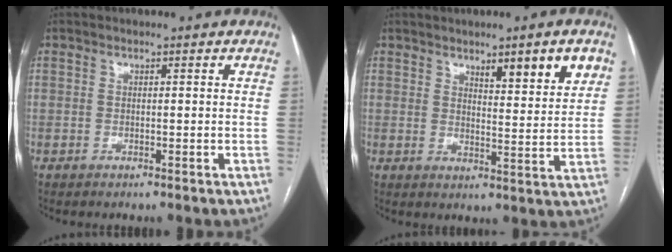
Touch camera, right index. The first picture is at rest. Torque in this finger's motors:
{"motor_torque": [0.25, 0.25, 0.14, 0.07]}